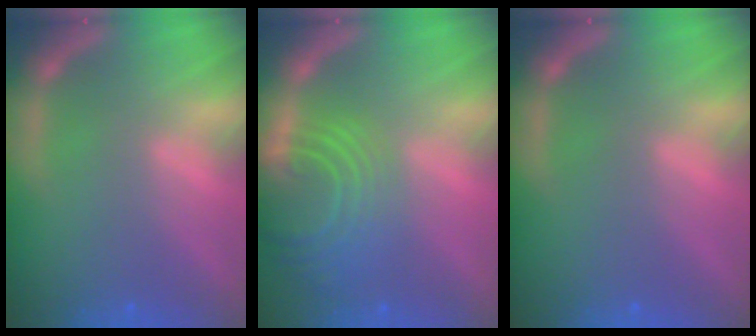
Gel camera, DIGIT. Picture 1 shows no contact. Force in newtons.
{"total": 9.5}
{"total": 0.0}